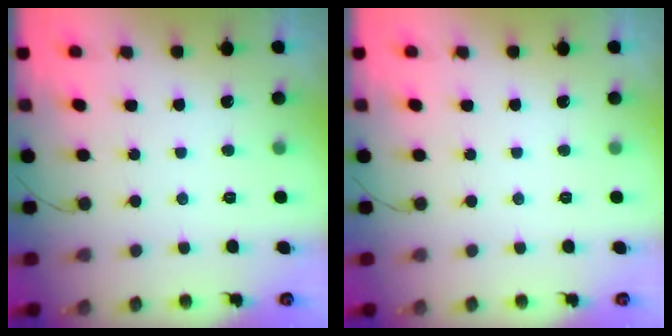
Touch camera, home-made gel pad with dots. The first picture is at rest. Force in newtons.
{"total": 0.0}